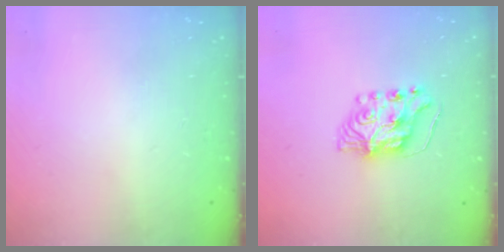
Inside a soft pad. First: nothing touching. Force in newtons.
{"total": 6.8, "press": 6.8, "slide": 0.6}